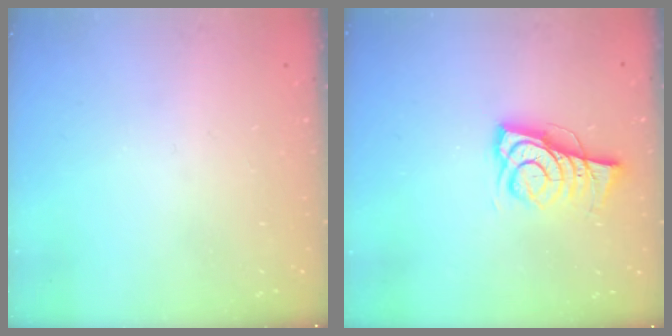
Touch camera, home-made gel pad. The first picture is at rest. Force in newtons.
{"total": 7.7, "press": 7.6, "slide": 0.8}